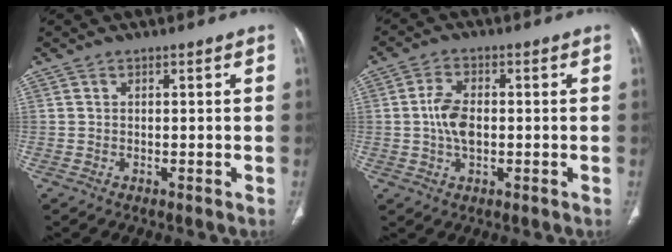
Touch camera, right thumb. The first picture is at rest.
{"total": 6.0, "force": [-0.2, 3.4, 4.9], "torque": [-0.097, 0.007, -0.007]}